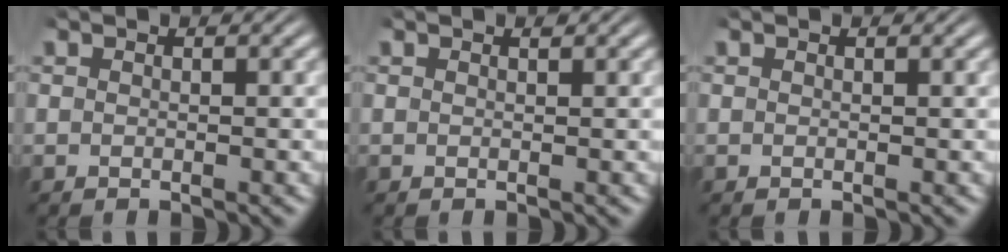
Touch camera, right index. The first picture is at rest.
{"total": 0.0}
{"total": 0.0}